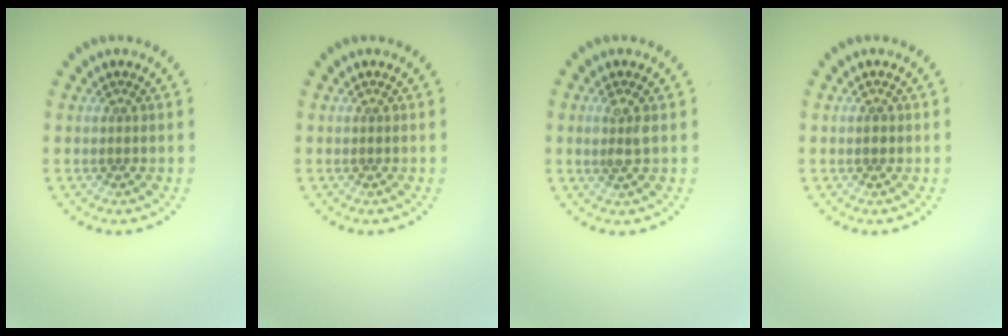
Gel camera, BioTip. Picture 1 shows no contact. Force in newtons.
{"total": 0.0}
{"total": 1.7, "press": 1.6, "slide": 0.5}
{"total": 0.9, "press": 0.9, "slide": 0.2}